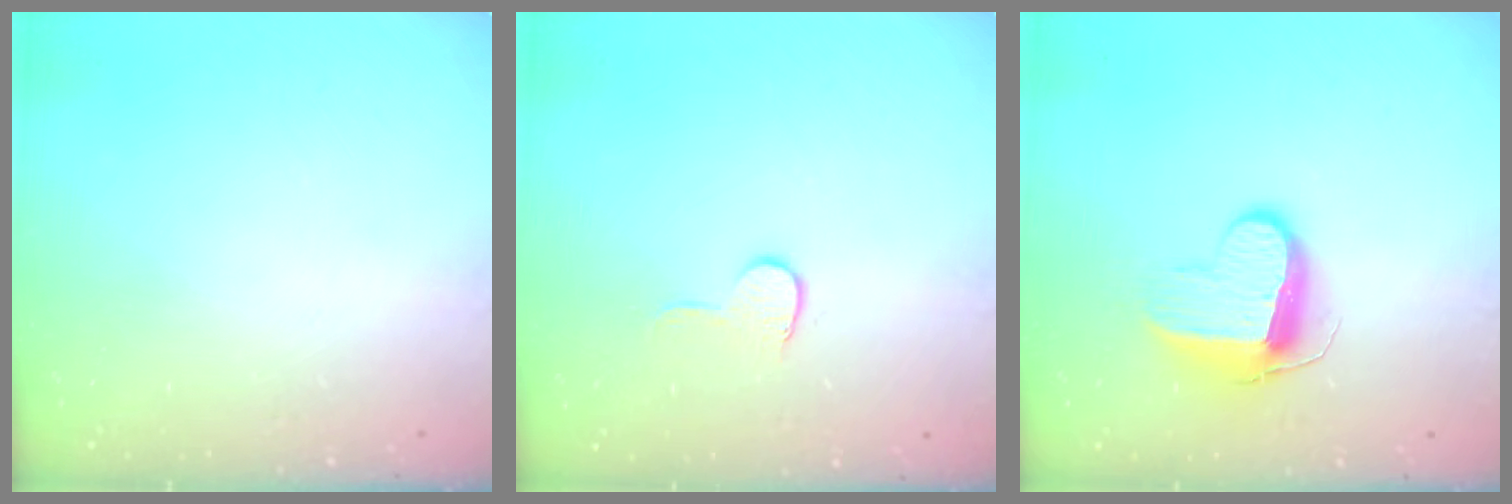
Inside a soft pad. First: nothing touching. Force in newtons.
{"total": 5.4, "press": 5.4, "slide": 0.5}
{"total": 10.0, "press": 10.0, "slide": 0.2}